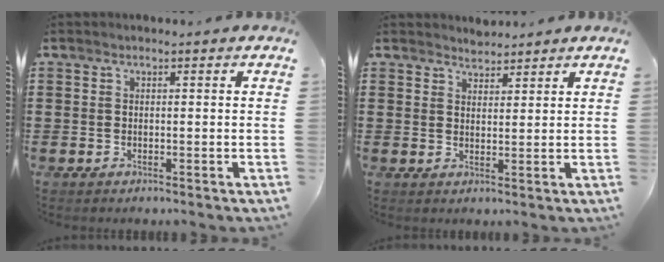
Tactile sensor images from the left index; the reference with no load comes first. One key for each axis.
{"total": 2.3, "fx": 2.3, "fy": 0.5, "fz": -0.3, "tx": 0.000, "ty": 0.000, "tz": 0.045}